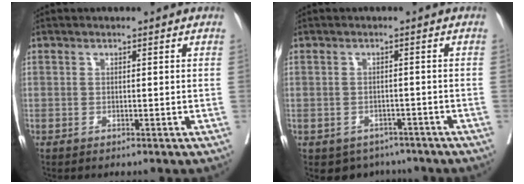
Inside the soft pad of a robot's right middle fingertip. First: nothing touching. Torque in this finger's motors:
{"motor_torque": [0.48, -0.49, 0.00, 0.00]}